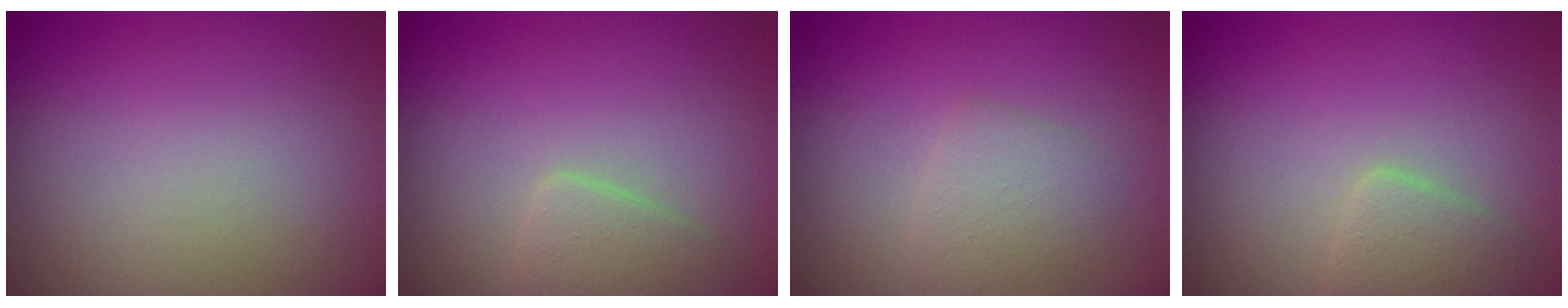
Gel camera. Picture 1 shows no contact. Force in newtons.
{"total": 2.0, "press": 2.0, "slide": 0.1}
{"total": 2.1, "press": 2.1, "slide": 0.1}
{"total": 2.2, "press": 2.2, "slide": 0.1}